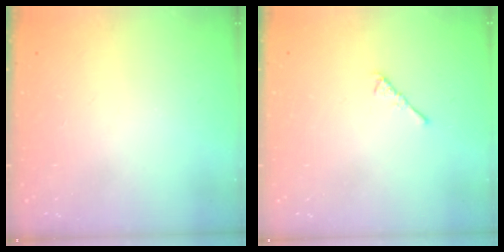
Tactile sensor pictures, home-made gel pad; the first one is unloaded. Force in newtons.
{"total": 2.9, "press": 2.8, "slide": 0.7}